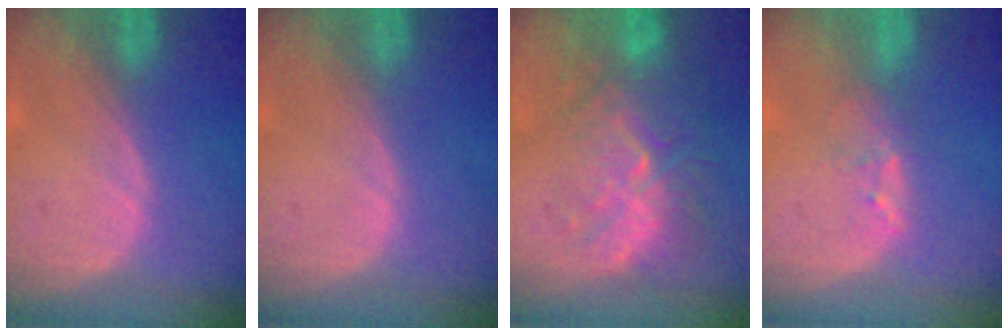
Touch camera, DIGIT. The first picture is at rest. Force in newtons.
{"total": 0.0}
{"total": 9.4, "press": 9.0, "slide": 2.7}
{"total": 2.0, "press": 1.9, "slide": 0.4}